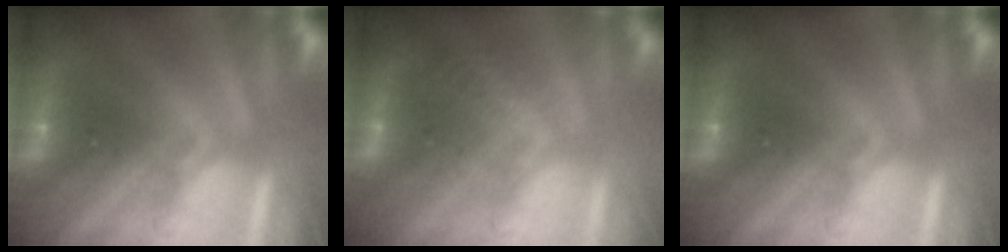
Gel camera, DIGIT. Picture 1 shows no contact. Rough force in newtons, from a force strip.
{"total": 4.0}
{"total": 0.0}